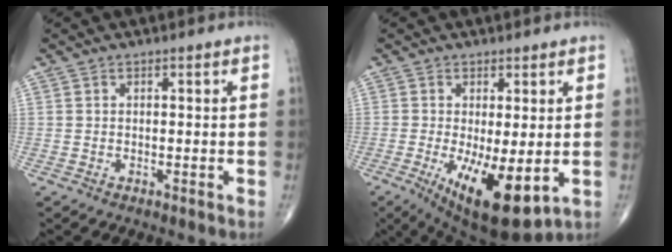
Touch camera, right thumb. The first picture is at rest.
{"total": 12.6, "force": [-2.9, 4.4, 11.4], "torque": [-0.183, -0.027, -0.029]}